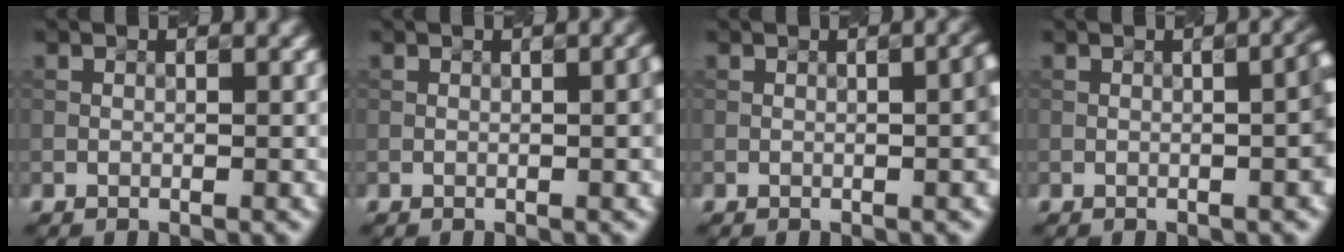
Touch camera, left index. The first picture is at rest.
{"total": 1.8, "force": [-0.1, 0.4, 1.7], "torque": [-0.018, 0.005, -0.003]}
{"total": 2.6, "force": [-0.2, 0.6, 2.5], "torque": [-0.026, 0.009, -0.002]}
{"total": 3.2, "force": [-0.2, 0.7, 3.1], "torque": [-0.032, 0.012, -0.002]}